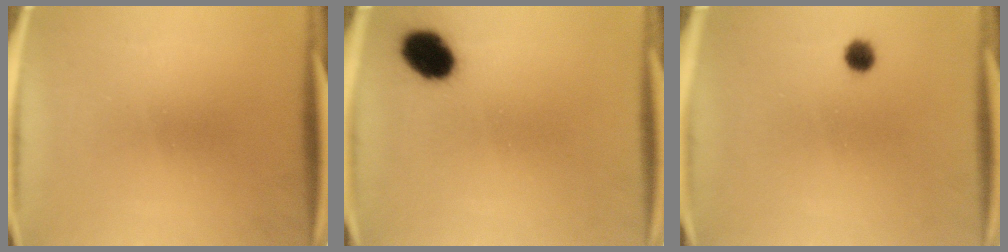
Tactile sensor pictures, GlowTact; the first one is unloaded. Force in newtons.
{"total": 8.4}
{"total": 2.4}